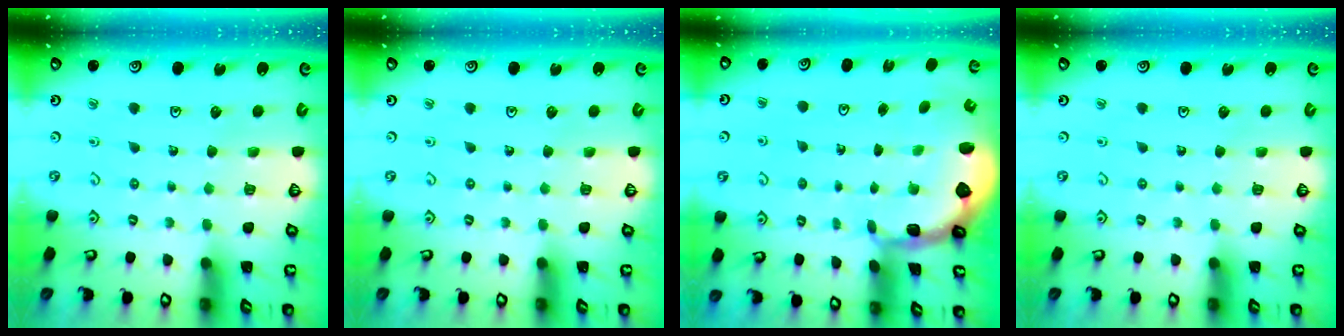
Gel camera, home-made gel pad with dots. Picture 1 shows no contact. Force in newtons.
{"total": 0.0}
{"total": 2.3, "press": 1.5, "slide": 1.8}
{"total": 0.0}